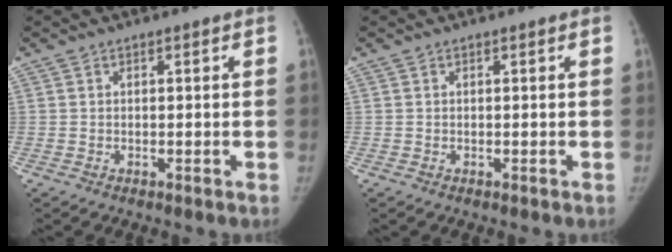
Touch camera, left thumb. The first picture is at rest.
{"total": 0.0}